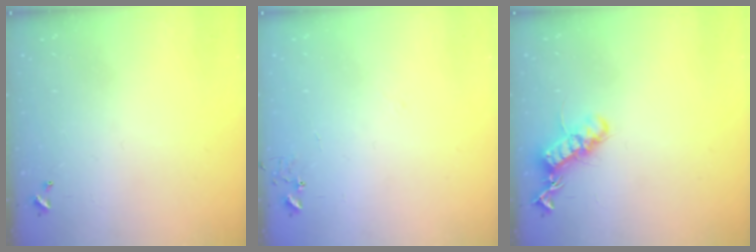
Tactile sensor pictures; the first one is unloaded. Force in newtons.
{"total": 6.8, "press": 6.8, "slide": 0.6}
{"total": 13.8, "press": 13.7, "slide": 1.3}